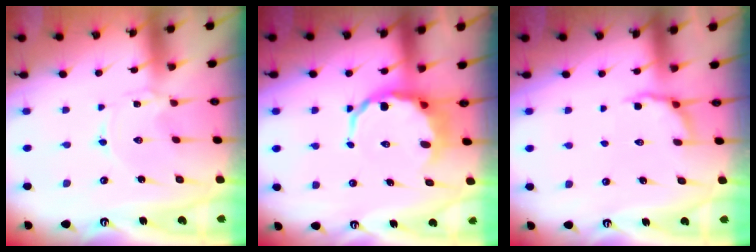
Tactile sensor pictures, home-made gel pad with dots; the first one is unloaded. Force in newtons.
{"total": 7.6, "press": 7.2, "slide": 2.4}
{"total": 3.3, "press": 2.5, "slide": 2.2}